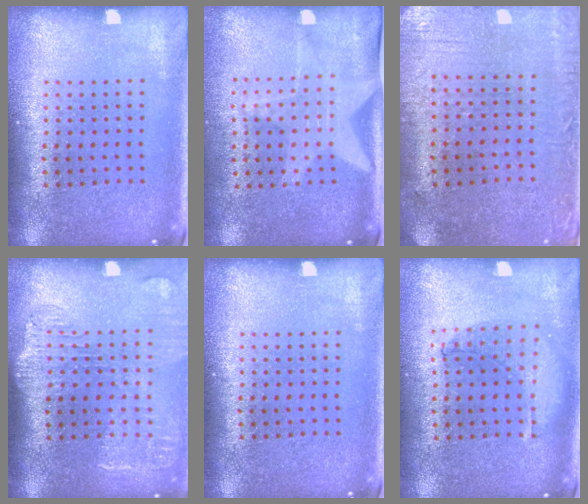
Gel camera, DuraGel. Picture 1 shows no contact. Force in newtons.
{"total": 1.9, "press": 1.5, "slide": 1.1}
{"total": 0.6, "press": 0.3, "slide": 0.5}
{"total": 1.9, "press": 1.6, "slide": 1.1}
{"total": 0.0}
{"total": 0.6, "press": 0.6, "slide": 0.2}